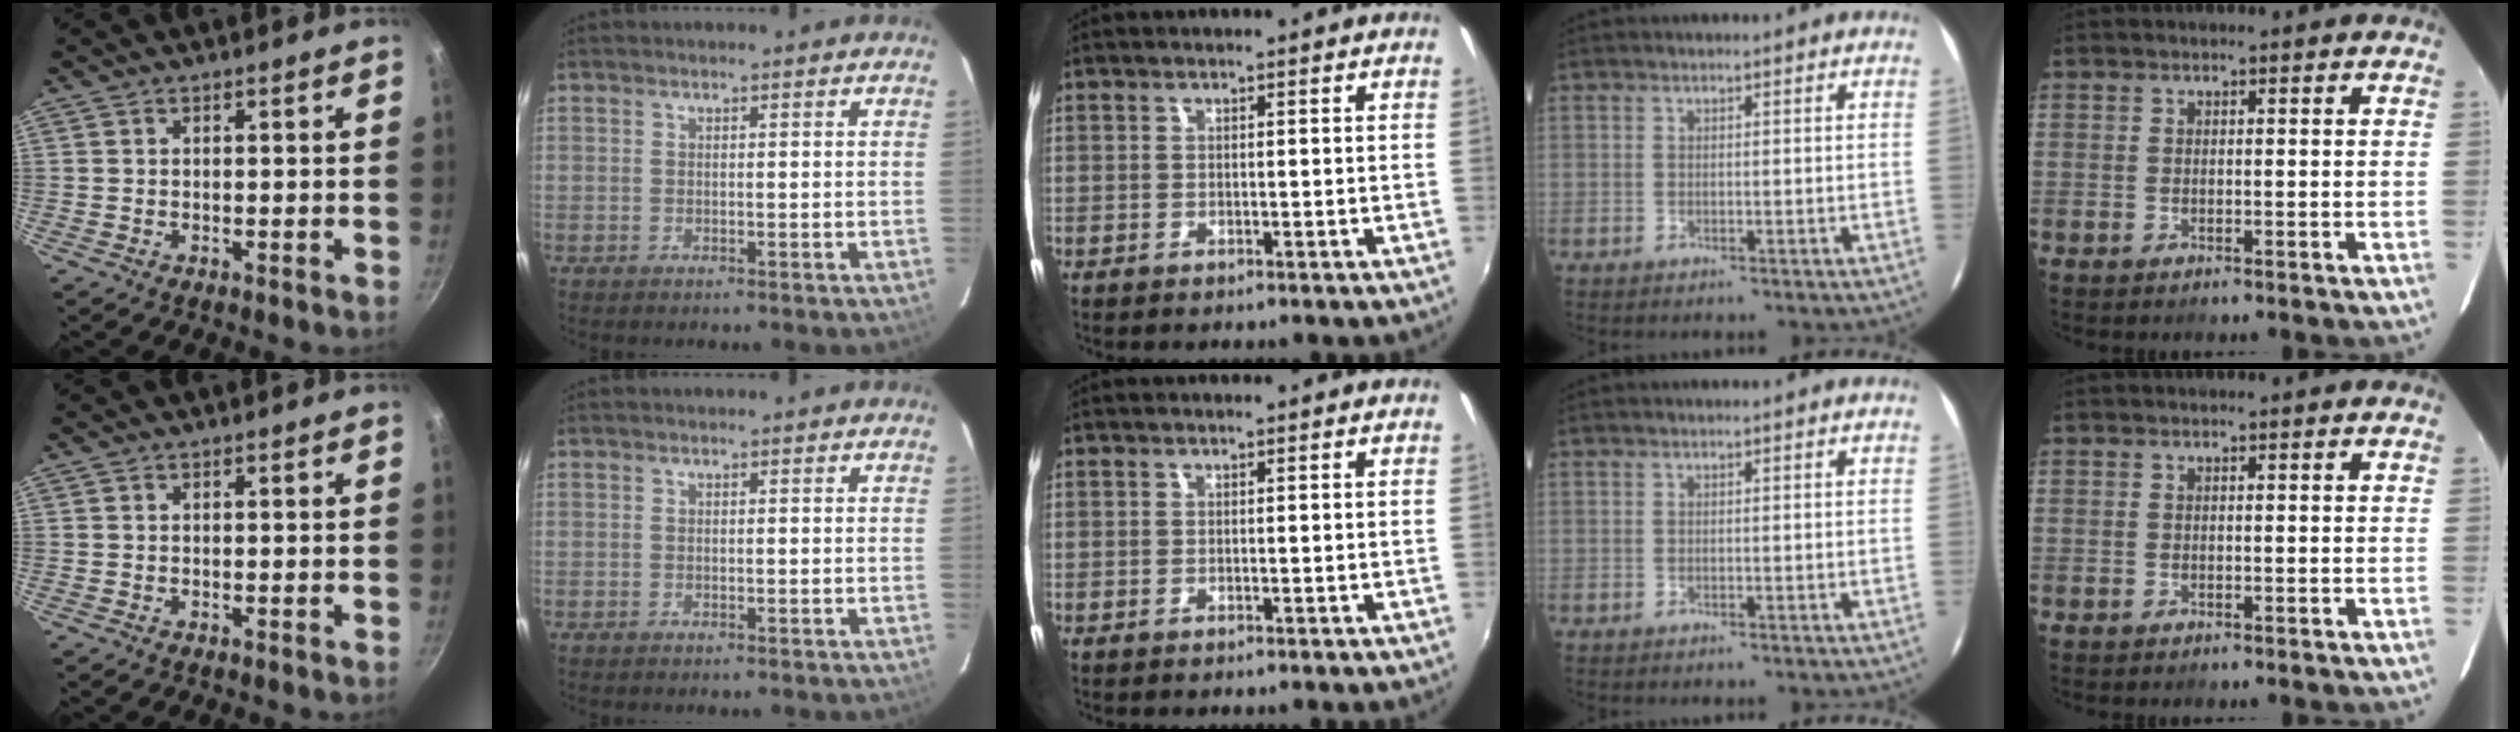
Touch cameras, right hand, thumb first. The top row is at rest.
{}